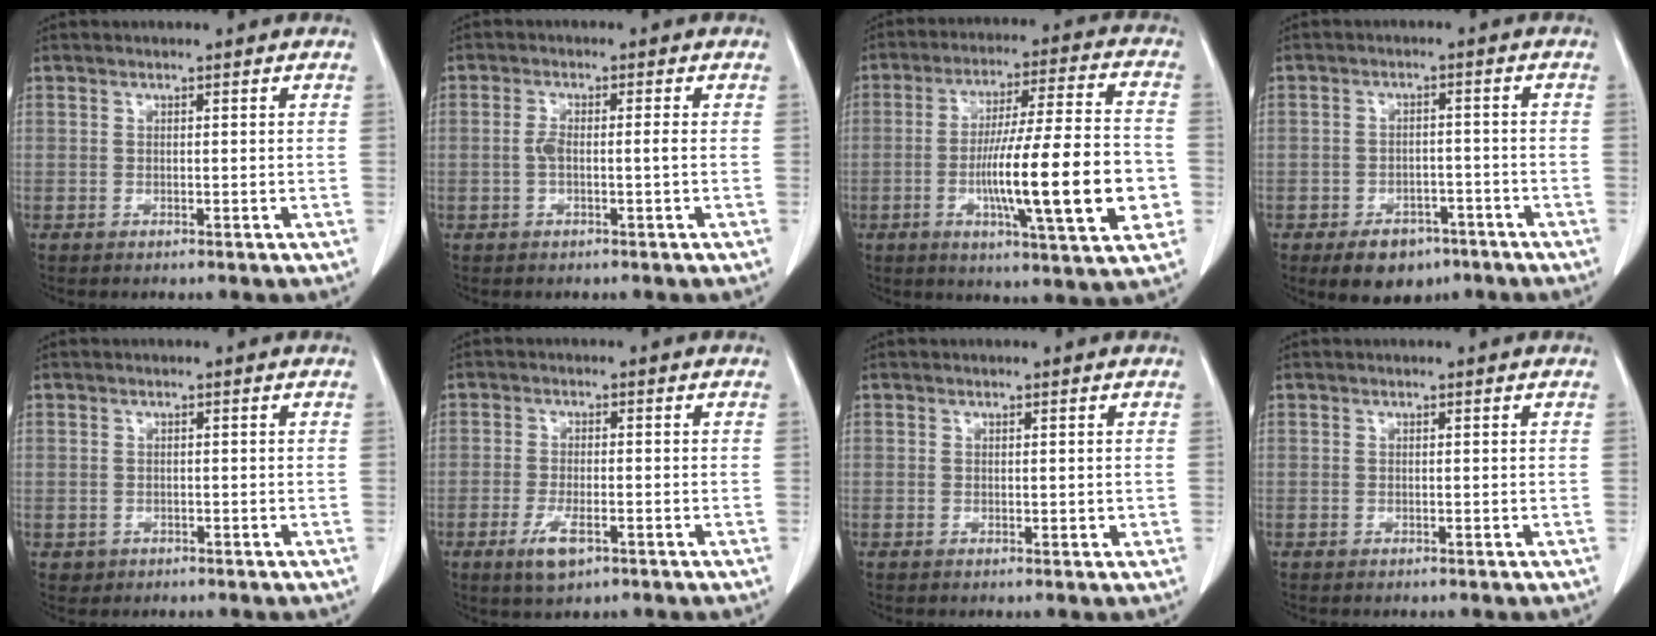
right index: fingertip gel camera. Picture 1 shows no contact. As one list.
[{"total": 2.3, "force": [-0.3, 0.3, 2.3], "torque": [-0.045, 0.007, -0.003]}, {"total": 19.1, "force": [-4.1, 1.5, 18.6], "torque": [-0.277, 0.002, -0.058]}, {"total": 6.8, "force": [-4.4, 4.1, 3.0], "torque": [-0.044, 0.004, -0.060]}, {"total": 1.3, "force": [-0.5, 1.2, 0.0], "torque": [-0.006, 0.003, -0.003]}, {"total": 4.5, "force": [-2.2, 1.4, 3.6], "torque": [-0.078, -0.008, -0.034]}, {"total": 0.8, "force": [0.1, 0.6, 0.5], "torque": [-0.005, 0.000, 0.004]}, {"total": 0.0}]